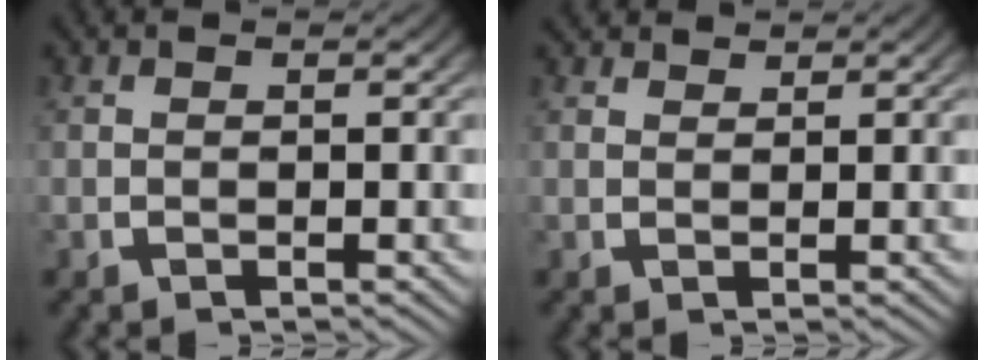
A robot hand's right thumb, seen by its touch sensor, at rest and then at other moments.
{"total": 1.7, "force": [1.7, 0.1, 0.1], "torque": [0.003, -0.001, 0.033]}